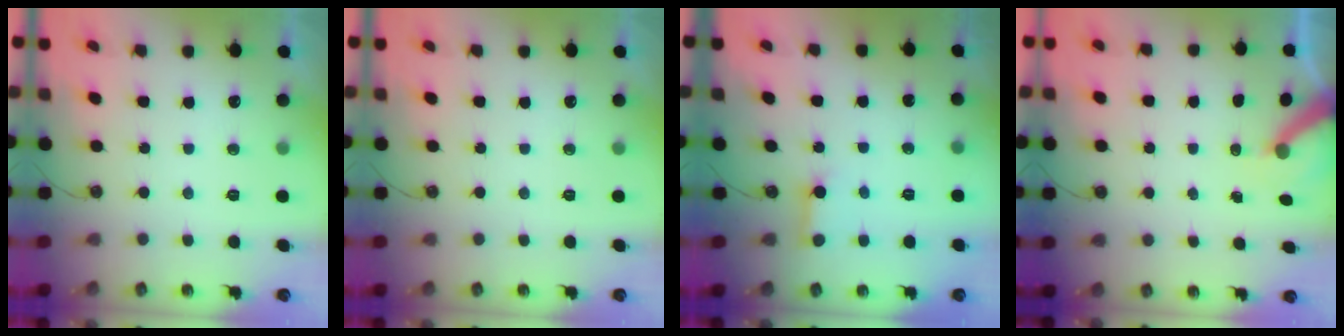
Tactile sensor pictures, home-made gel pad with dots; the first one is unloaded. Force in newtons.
{"total": 0.0}
{"total": 2.8, "press": 2.7, "slide": 0.3}
{"total": 5.3, "press": 5.3, "slide": 0.8}